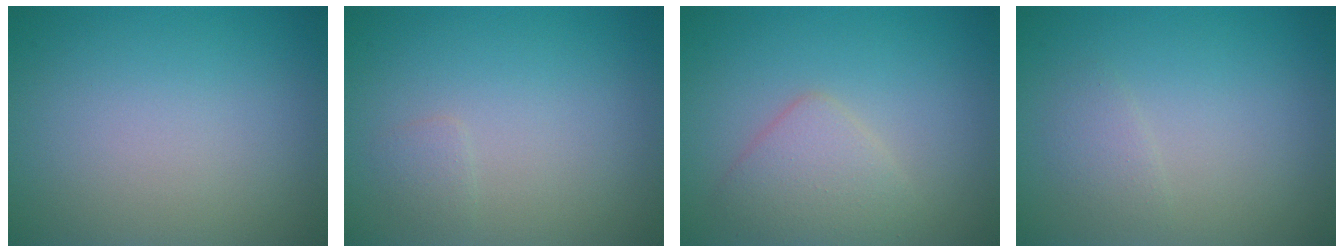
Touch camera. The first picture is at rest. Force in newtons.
{"total": 0.8, "press": 0.8, "slide": 0.0}
{"total": 3.0, "press": 3.0, "slide": 0.1}
{"total": 1.2, "press": 1.2, "slide": 0.0}